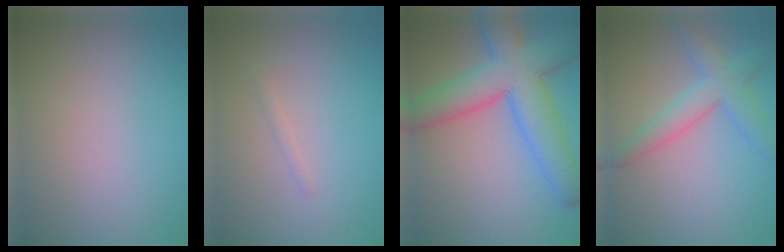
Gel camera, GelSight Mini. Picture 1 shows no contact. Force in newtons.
{"total": 0.6, "press": 0.6, "slide": 0.0}
{"total": 9.7, "press": 9.7, "slide": 0.3}
{"total": 2.9, "press": 2.9, "slide": 0.2}